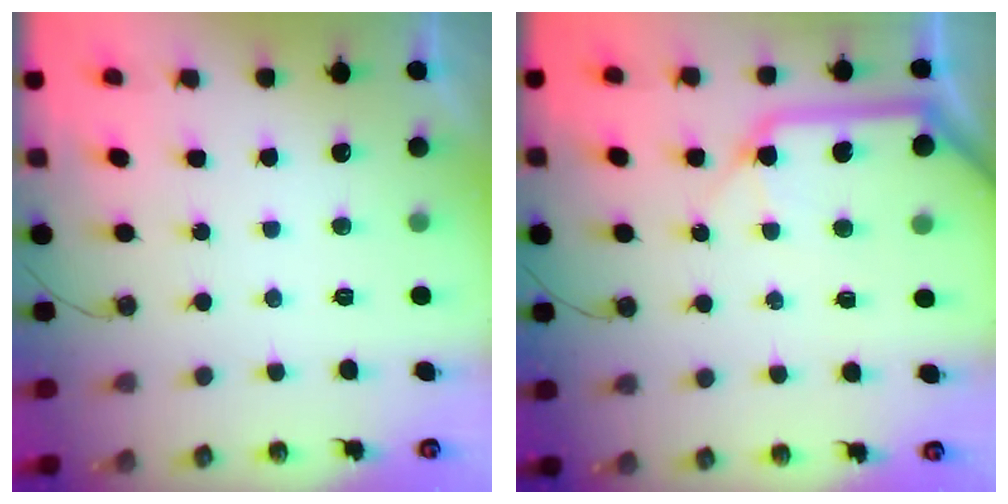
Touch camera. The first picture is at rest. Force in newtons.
{"total": 12.3, "press": 12.2, "slide": 1.6}